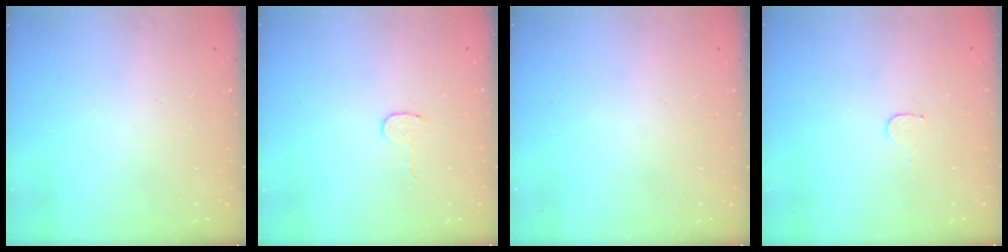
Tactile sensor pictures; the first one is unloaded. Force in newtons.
{"total": 4.1, "press": 4.1, "slide": 0.3}
{"total": 0.0}
{"total": 3.4, "press": 3.4, "slide": 0.3}